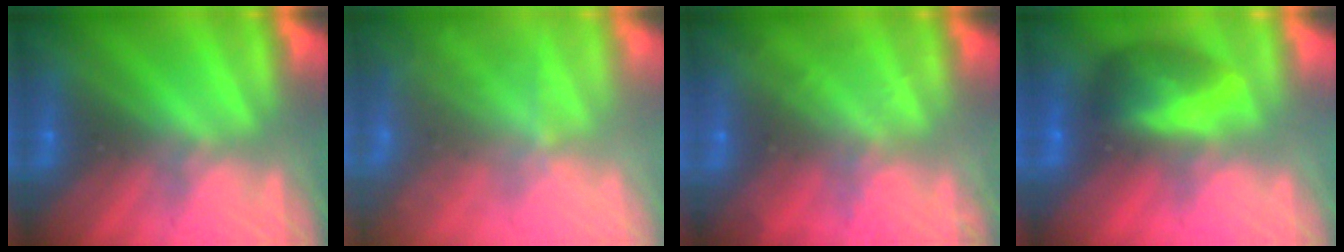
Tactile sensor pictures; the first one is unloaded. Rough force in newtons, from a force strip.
{"total": 7.3}
{"total": 2.1}
{"total": 7.4}